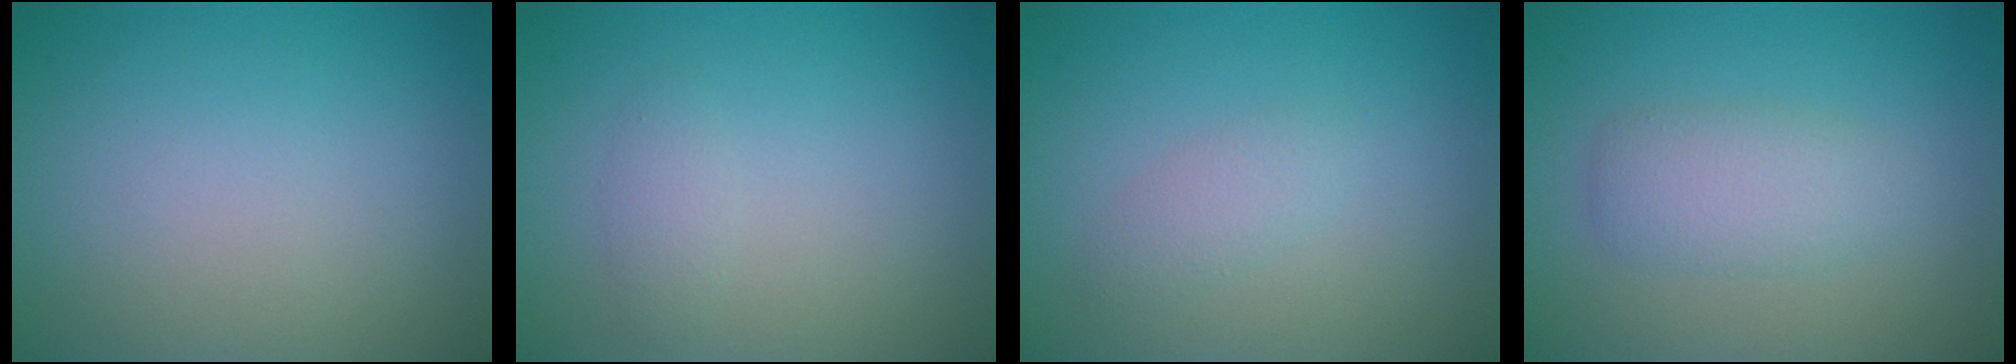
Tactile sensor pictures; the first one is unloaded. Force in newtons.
{"total": 1.0, "press": 1.0, "slide": 0.1}
{"total": 1.4, "press": 1.4, "slide": 0.1}
{"total": 3.0, "press": 3.0, "slide": 0.1}